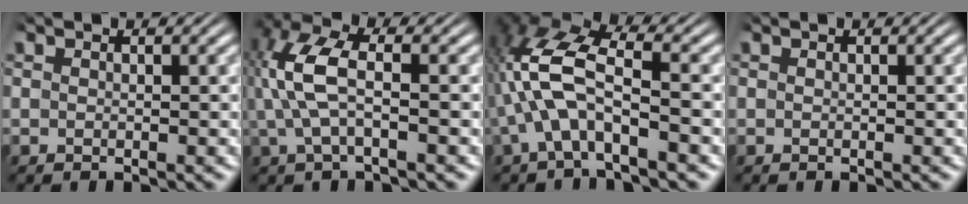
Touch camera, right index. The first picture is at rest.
{"total": 5.3, "force": [0.4, 2.5, 4.7], "torque": [-0.116, -0.001, 0.010]}
{"total": 6.8, "force": [0.5, 3.5, 5.9], "torque": [-0.141, -0.012, 0.014]}
{"total": 0.0}